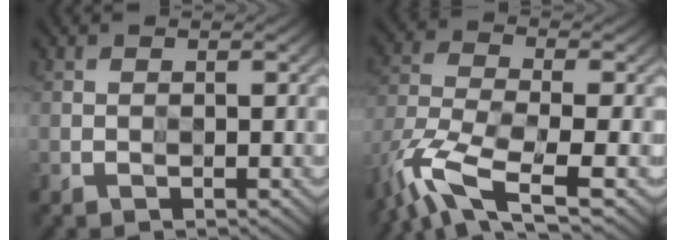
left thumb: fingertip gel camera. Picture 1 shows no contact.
{"total": 10.1, "force": [-7.3, 2.9, 6.4], "torque": [-0.143, -0.019, -0.144]}